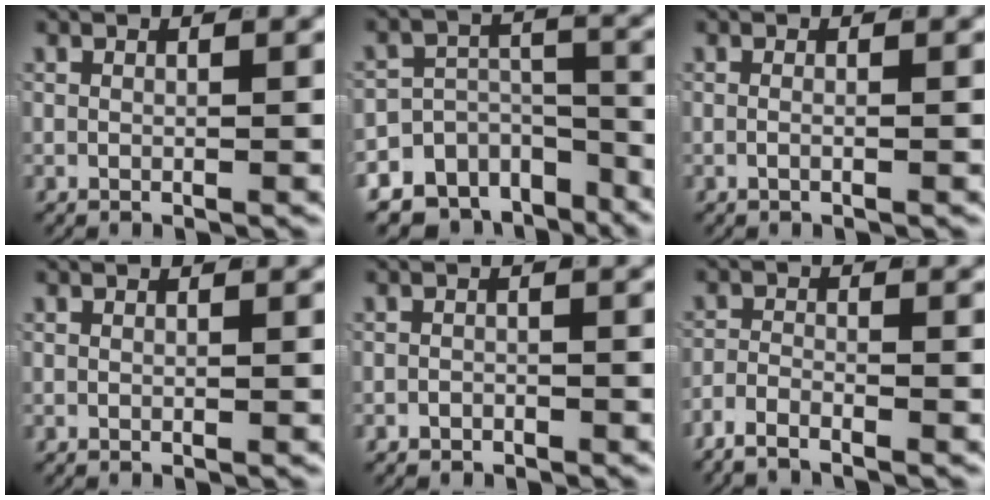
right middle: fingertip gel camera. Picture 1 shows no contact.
{"total": 12.8, "force": [-8.4, 8.5, 4.7], "torque": [-0.071, -0.030, -0.136]}
{"total": 0.7, "force": [-0.4, -0.3, 0.5], "torque": [-0.012, -0.003, -0.006]}
{"total": 0.0}
{"total": 0.9, "force": [-0.9, 0.3, 0.0], "torque": [0.001, -0.003, -0.013]}
{"total": 3.1, "force": [-2.7, 1.0, 1.3], "torque": [-0.024, 0.000, -0.052]}